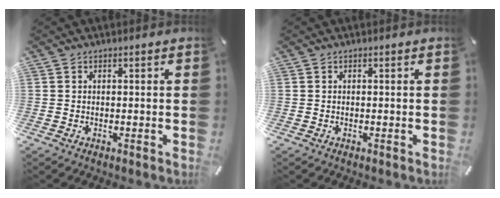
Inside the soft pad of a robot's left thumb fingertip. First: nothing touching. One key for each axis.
{"total": 0.0}